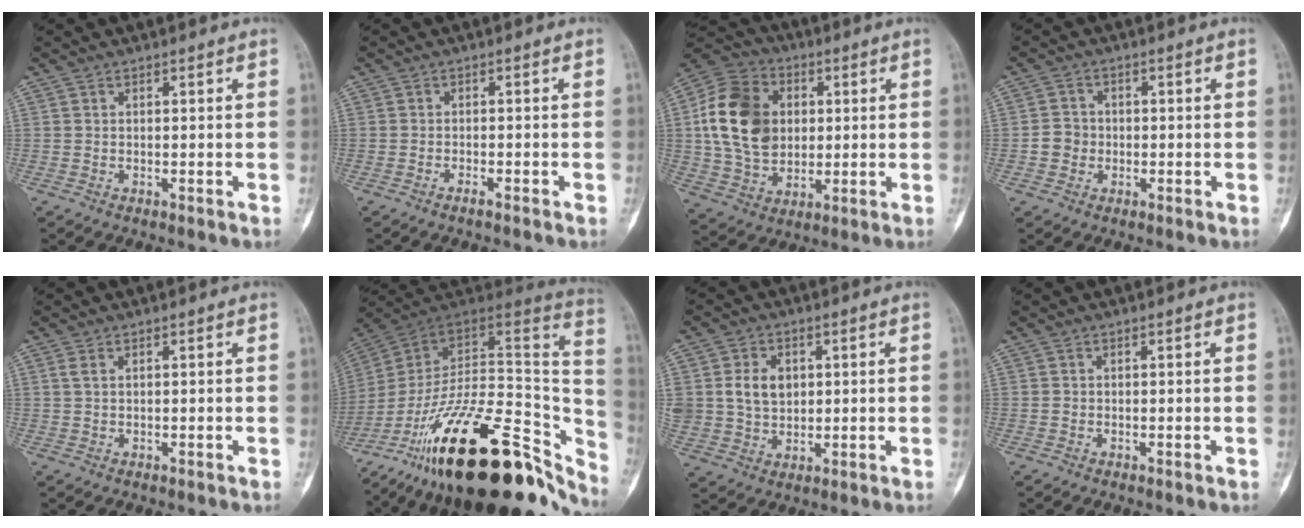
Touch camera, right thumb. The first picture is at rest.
{"total": 1.3, "force": [-1.1, 0.3, 0.6], "torque": [-0.013, 0.004, -0.020]}
{"total": 18.0, "force": [2.2, 13.8, 11.3], "torque": [-0.185, 0.008, 0.040]}
{"total": 3.7, "force": [-0.8, 3.5, 1.1], "torque": [0.003, 0.010, -0.020]}
{"total": 1.4, "force": [0.5, 0.9, 1.0], "torque": [-0.024, 0.003, 0.011]}
{"total": 38.9, "force": [-20.8, 18.2, 27.4], "torque": [-0.316, 0.061, -0.308]}
{"total": 8.9, "force": [1.5, 7.1, 5.2], "torque": [-0.069, -0.003, 0.036]}
{"total": 0.6, "force": [-0.1, 0.6, 0.1], "torque": [0.005, 0.003, -0.002]}